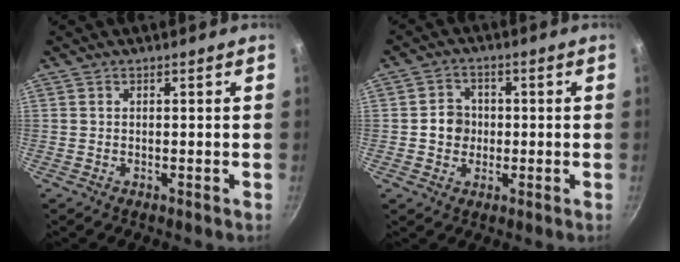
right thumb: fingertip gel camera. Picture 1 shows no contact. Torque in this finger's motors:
{"motor_torque": [0.42, 1.05, 0.35, 0.22, -0.01]}